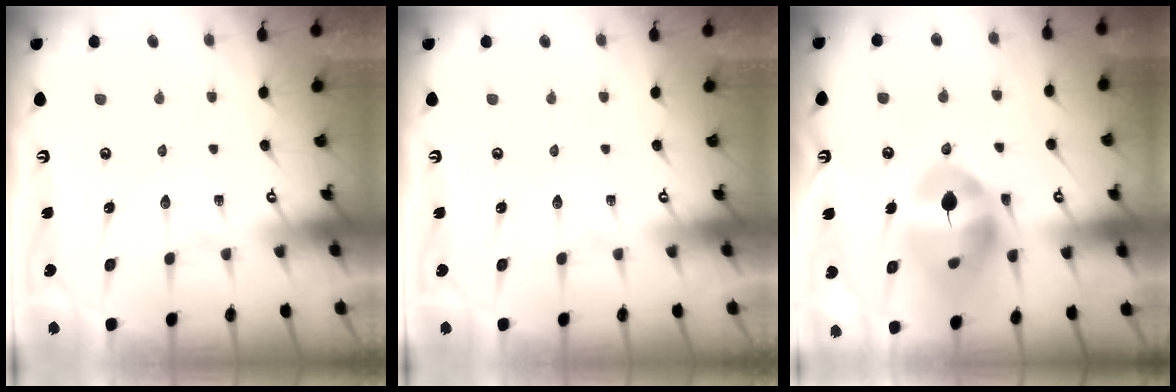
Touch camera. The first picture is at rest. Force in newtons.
{"total": 0.0}
{"total": 15.5, "press": 15.3, "slide": 2.2}